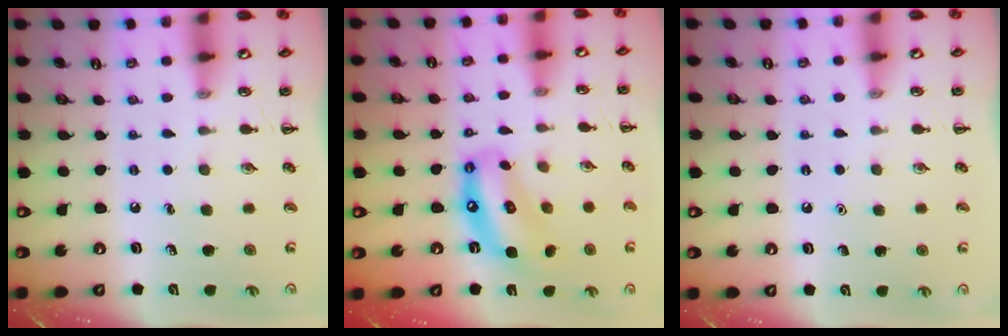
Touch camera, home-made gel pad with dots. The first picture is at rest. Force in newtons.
{"total": 12.0, "press": 11.7, "slide": 2.6}
{"total": 1.5, "press": 1.5, "slide": 0.1}